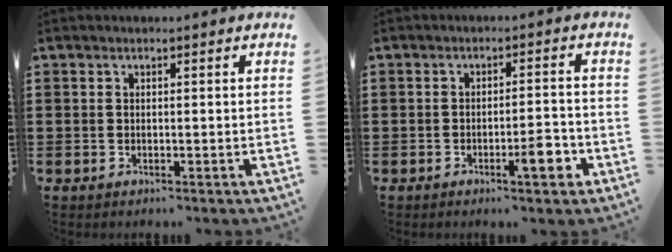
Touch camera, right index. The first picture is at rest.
{"total": 5.2, "force": [-2.4, 1.0, 4.5], "torque": [-0.061, -0.004, -0.040]}